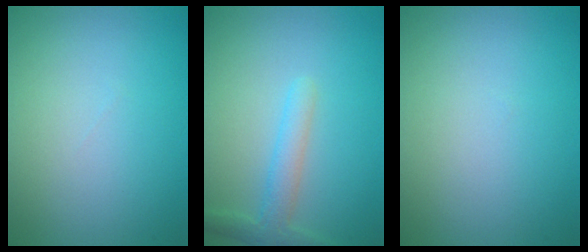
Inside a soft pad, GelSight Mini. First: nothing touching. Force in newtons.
{"total": 2.6, "press": 2.6, "slide": 0.2}
{"total": 0.0}